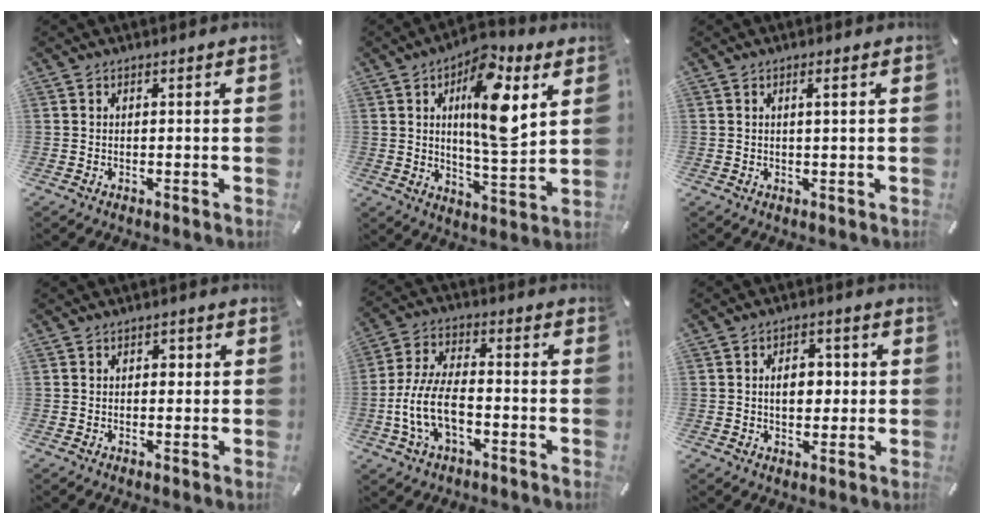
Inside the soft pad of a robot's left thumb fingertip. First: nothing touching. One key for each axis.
{"total": 15.3, "fx": 6.0, "fy": 5.8, "fz": 12.8, "tx": -0.208, "ty": -0.022, "tz": 0.095}
{"total": 1.8, "fx": 0.5, "fy": 0.0, "fz": 1.8, "tx": -0.034, "ty": 0.000, "tz": 0.006}
{"total": 1.9, "fx": 0.2, "fy": 1.5, "fz": 1.2, "tx": -0.001, "ty": -0.002, "tz": -0.005}
{"total": 11.3, "fx": -4.2, "fy": 5.7, "fz": 8.8, "tx": -0.190, "ty": 0.006, "tz": -0.078}
{"total": 6.7, "fx": 0.3, "fy": 4.7, "fz": 4.8, "tx": -0.065, "ty": 0.001, "tz": -0.003}